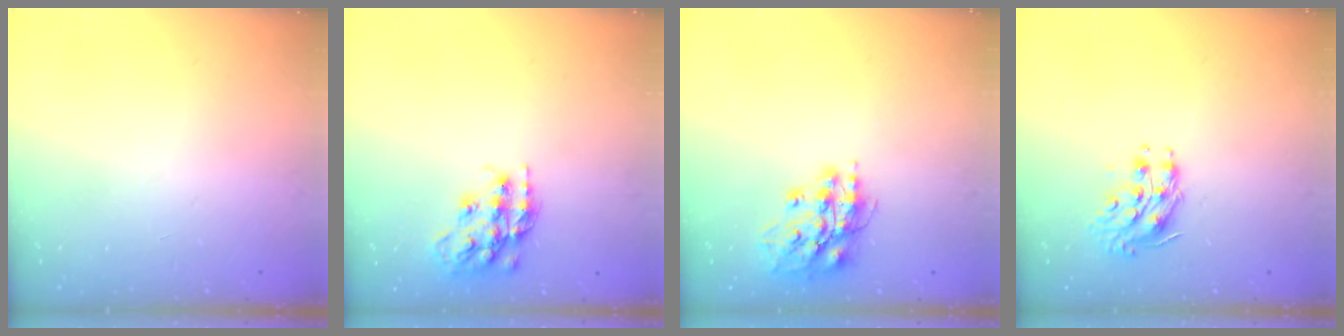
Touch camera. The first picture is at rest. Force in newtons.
{"total": 14.9, "press": 14.8, "slide": 0.8}
{"total": 13.9, "press": 13.7, "slide": 2.0}
{"total": 9.0, "press": 9.0, "slide": 0.1}